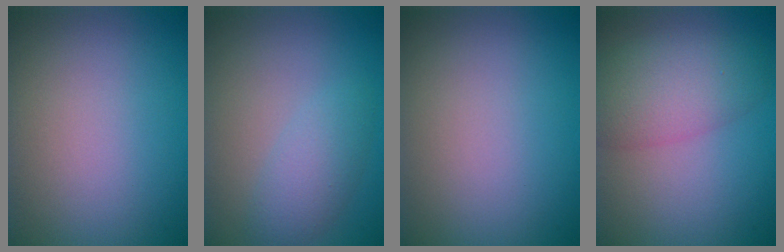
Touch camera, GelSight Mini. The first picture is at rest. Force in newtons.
{"total": 2.8, "press": 2.8, "slide": 0.1}
{"total": 0.0}
{"total": 5.3, "press": 5.3, "slide": 0.3}